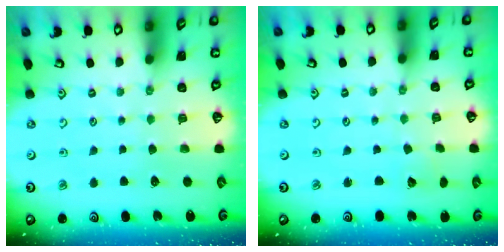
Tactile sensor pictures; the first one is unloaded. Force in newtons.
{"total": 1.4, "press": 1.4, "slide": 0.1}